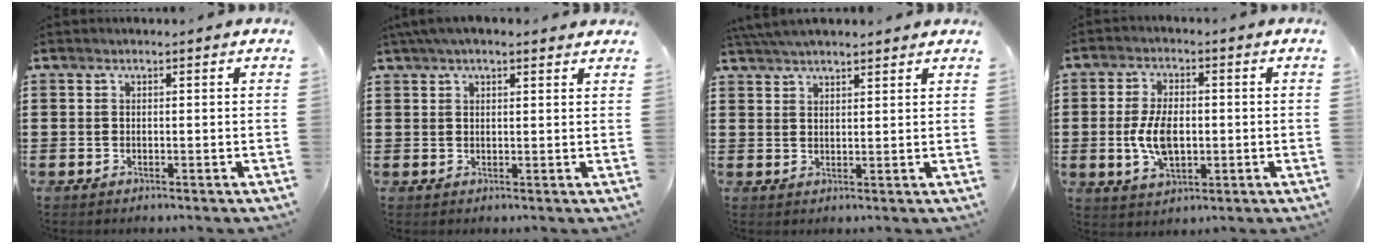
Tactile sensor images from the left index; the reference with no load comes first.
{"total": 3.2, "force": [2.4, 0.9, 1.9], "torque": [-0.042, 0.005, 0.045]}
{"total": 3.9, "force": [3.7, 0.4, 1.3], "torque": [-0.035, -0.002, 0.070]}
{"total": 7.4, "force": [-0.6, 4.0, 6.2], "torque": [-0.132, 0.003, -0.012]}